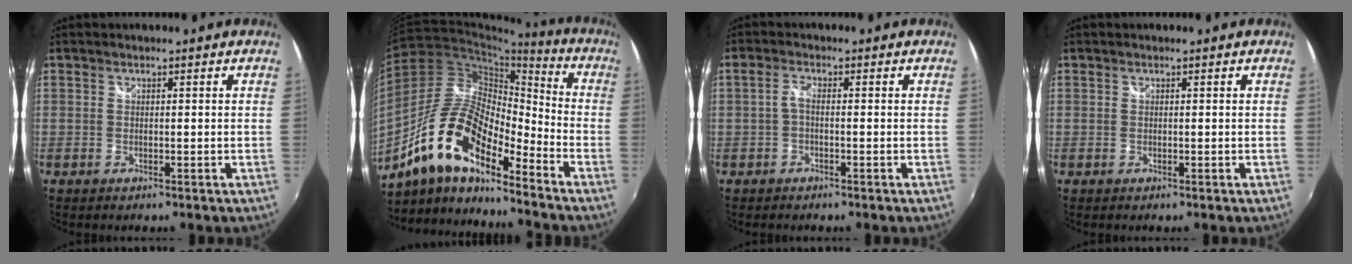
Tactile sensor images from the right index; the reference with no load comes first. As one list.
[{"total": 17.5, "force": [-11.4, 5.7, 12.0], "torque": [-0.226, 0.001, -0.229]}, {"total": 1.7, "force": [-0.6, 0.4, 1.5], "torque": [-0.034, 0.005, -0.014]}, {"total": 0.0}]